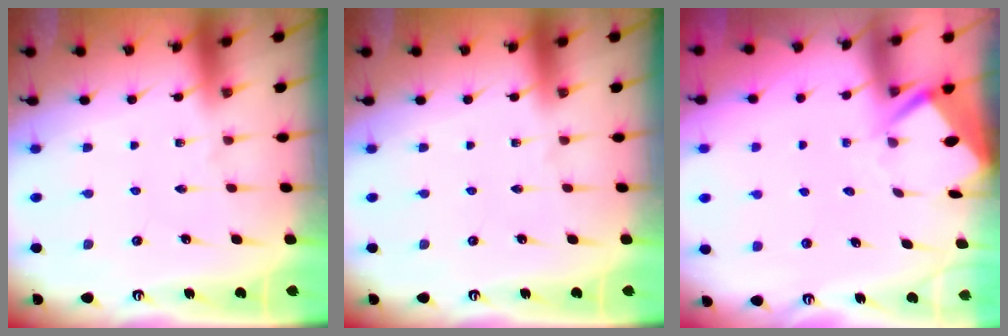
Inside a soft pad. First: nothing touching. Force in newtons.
{"total": 0.0}
{"total": 3.3, "press": 3.3, "slide": 0.3}